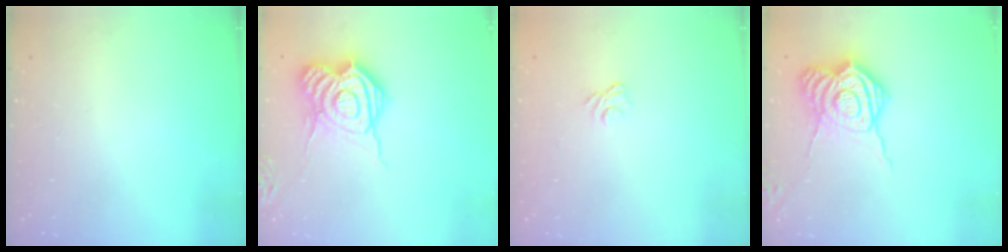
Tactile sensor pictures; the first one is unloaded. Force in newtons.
{"total": 15.9, "press": 15.9, "slide": 1.0}
{"total": 3.1, "press": 2.8, "slide": 1.3}
{"total": 14.3, "press": 14.3, "slide": 1.1}